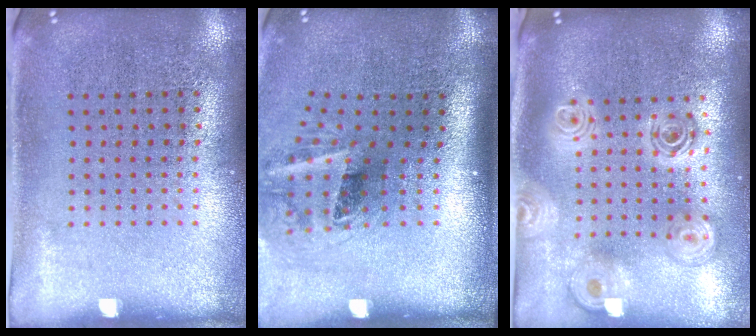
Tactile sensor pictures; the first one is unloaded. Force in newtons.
{"total": 2.1, "press": 1.3, "slide": 1.6}
{"total": 2.3, "press": 1.8, "slide": 1.4}